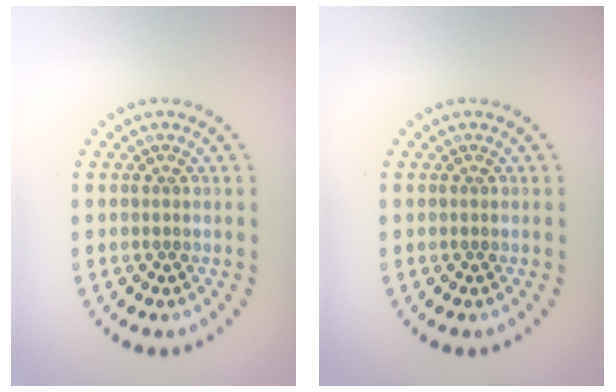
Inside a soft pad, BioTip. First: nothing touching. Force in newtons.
{"total": 0.0}